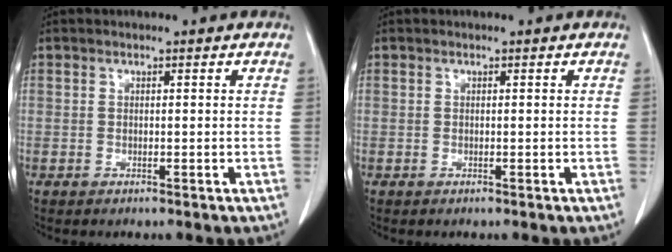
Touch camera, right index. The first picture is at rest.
{"total": 0.0}